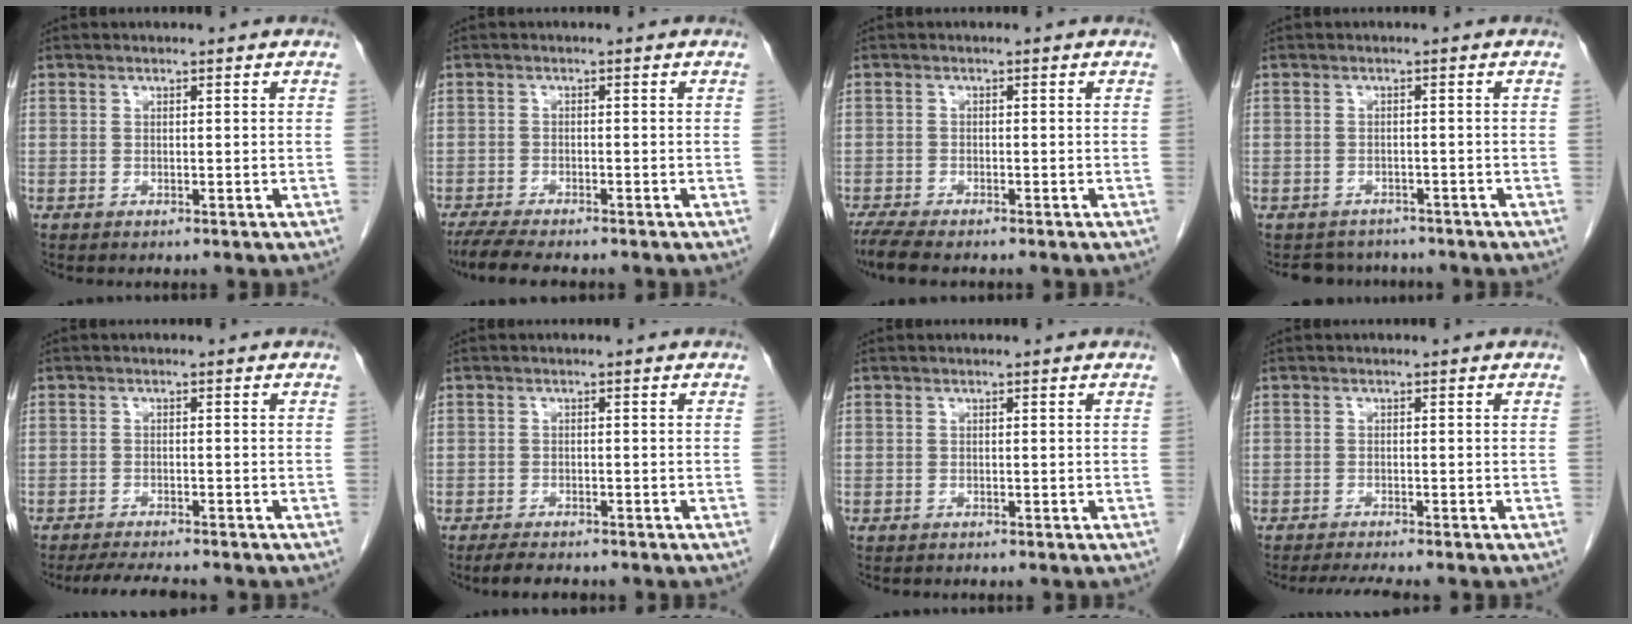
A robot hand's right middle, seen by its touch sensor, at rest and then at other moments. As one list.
[{"total": 6.3, "force": [-5.3, 0.8, 3.3], "torque": [-0.061, -0.019, -0.087]}, {"total": 4.8, "force": [-4.0, 0.7, 2.7], "torque": [-0.058, -0.017, -0.066]}, {"total": 4.1, "force": [-3.8, 1.7, -0.1], "torque": [0.000, 0.003, -0.051]}, {"total": 5.8, "force": [-5.3, 0.5, 2.4], "torque": [-0.040, -0.017, -0.082]}, {"total": 3.6, "force": [-3.1, 0.9, 1.6], "torque": [-0.035, -0.010, -0.048]}, {"total": 0.0}, {"total": 4.2, "force": [-3.7, -0.3, 1.9], "torque": [-0.031, -0.014, -0.058]}]